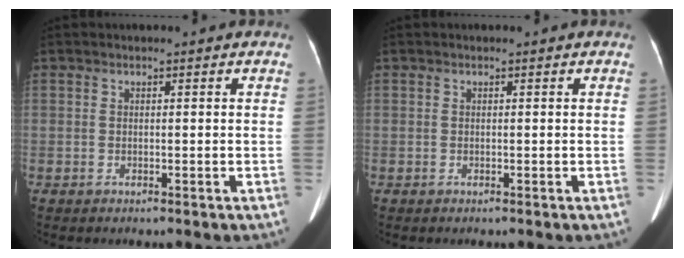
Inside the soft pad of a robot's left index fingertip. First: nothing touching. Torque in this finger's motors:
{"motor_torque": [-0.04, 0.12, 0.00, -0.01]}